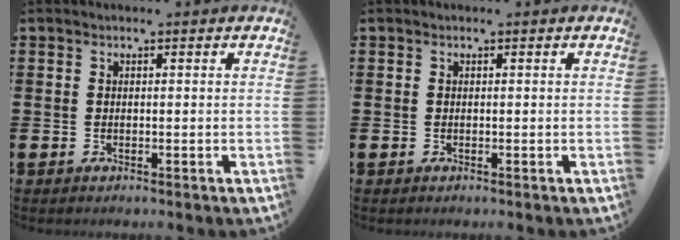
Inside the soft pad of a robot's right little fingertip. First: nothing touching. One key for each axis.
{"total": 0.0}